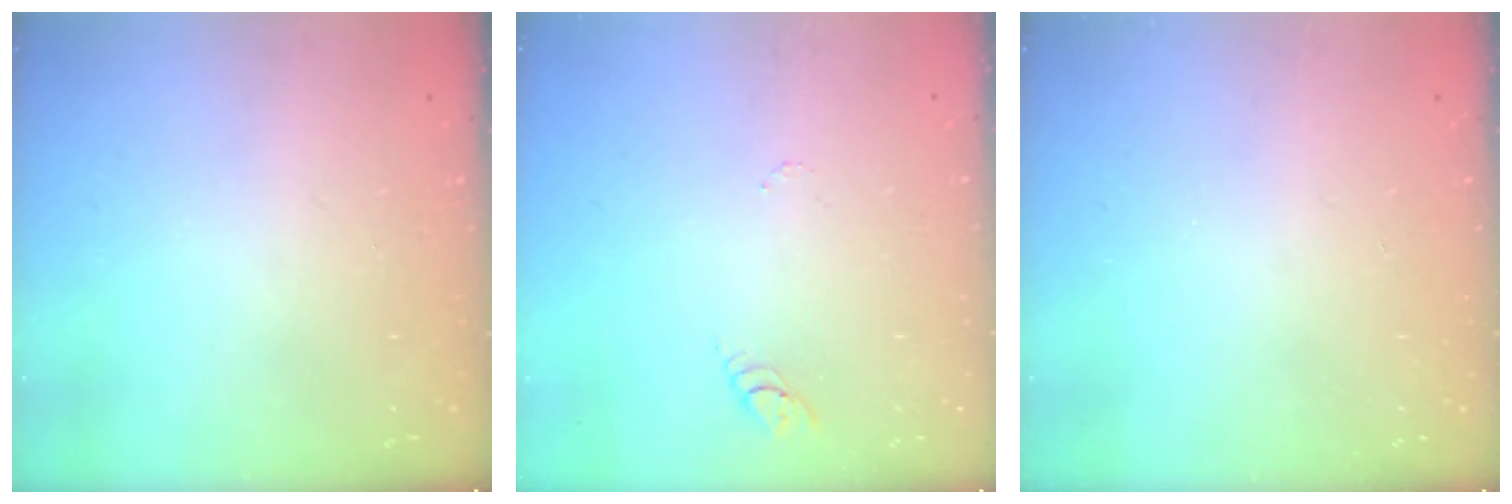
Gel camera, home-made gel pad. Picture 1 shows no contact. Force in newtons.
{"total": 2.9, "press": 2.9, "slide": 0.4}
{"total": 0.0}